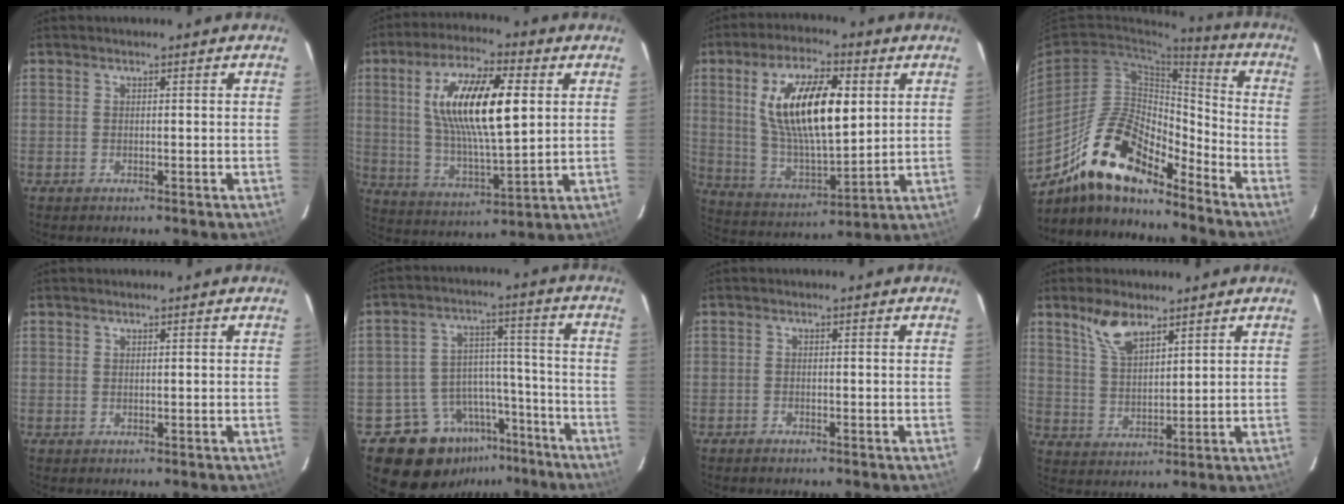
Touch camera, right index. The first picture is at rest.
{"total": 17.7, "force": [4.2, 5.8, 16.2], "torque": [-0.297, 0.010, 0.081]}
{"total": 18.7, "force": [4.9, 7.5, 16.5], "torque": [-0.302, 0.008, 0.101]}
{"total": 17.7, "force": [-13.2, 5.9, 10.3], "torque": [-0.192, 0.004, -0.248]}
{"total": 0.6, "force": [0.4, 0.4, 0.0], "torque": [0.001, 0.002, 0.007]}
{"total": 14.0, "force": [-10.2, 9.1, 2.7], "torque": [-0.053, 0.061, -0.136]}
{"total": 0.7, "force": [-0.6, 0.2, 0.1], "torque": [-0.004, 0.002, -0.014]}
{"total": 7.5, "force": [5.2, 3.1, 4.4], "torque": [-0.082, 0.009, 0.107]}